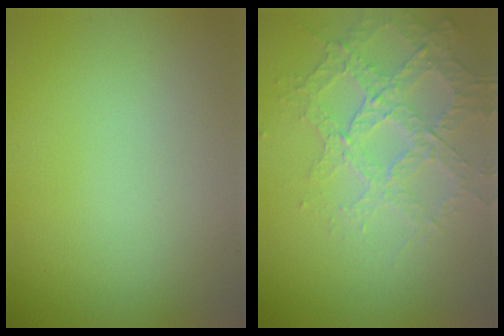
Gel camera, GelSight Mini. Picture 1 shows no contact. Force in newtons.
{"total": 3.6, "press": 3.3, "slide": 1.4}